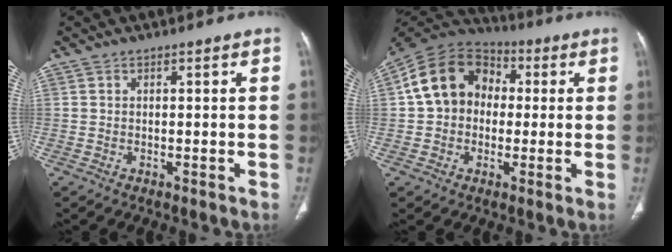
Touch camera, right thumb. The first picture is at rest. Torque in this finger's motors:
{"motor_torque": [0.11, 0.29, 1.40, -0.06, 0.08]}